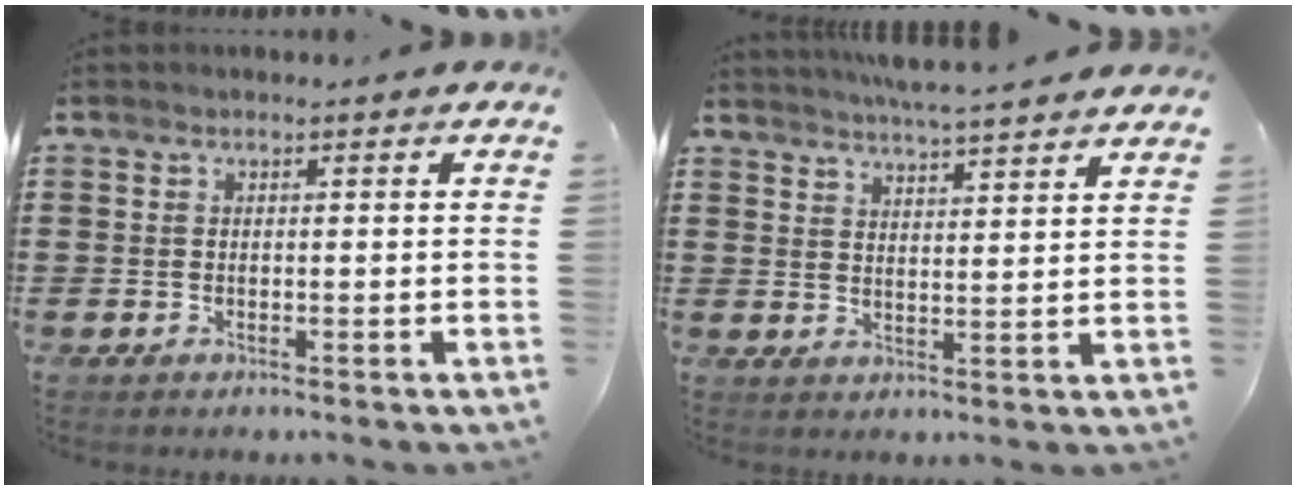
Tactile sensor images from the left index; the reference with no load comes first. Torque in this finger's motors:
{"motor_torque": [-0.57, -1.57, -0.68, 0.10]}